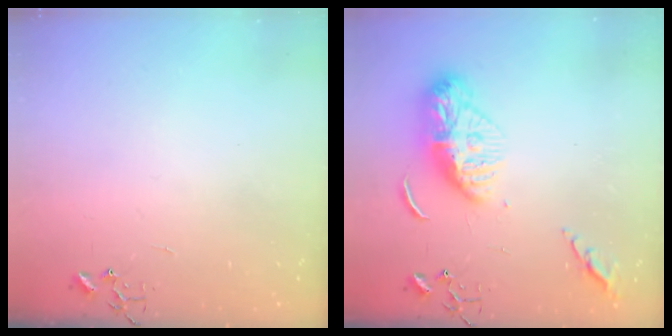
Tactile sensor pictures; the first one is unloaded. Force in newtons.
{"total": 13.3, "press": 13.2, "slide": 1.3}